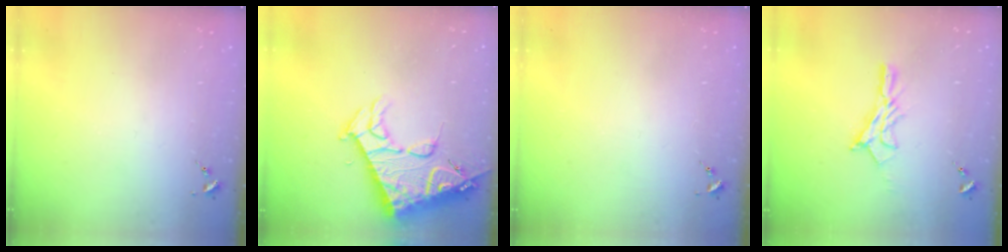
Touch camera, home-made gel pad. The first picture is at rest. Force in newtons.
{"total": 18.5, "press": 18.4, "slide": 1.9}
{"total": 0.0}
{"total": 11.6, "press": 11.6, "slide": 0.9}